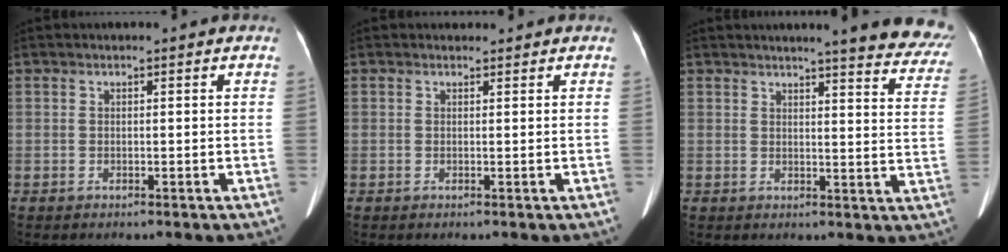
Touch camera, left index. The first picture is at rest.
{"total": 0.7, "force": [0.6, 0.3, -0.1], "torque": [-0.004, 0.002, 0.008]}
{"total": 15.1, "force": [13.3, 1.4, 7.1], "torque": [-0.060, -0.053, 0.130]}